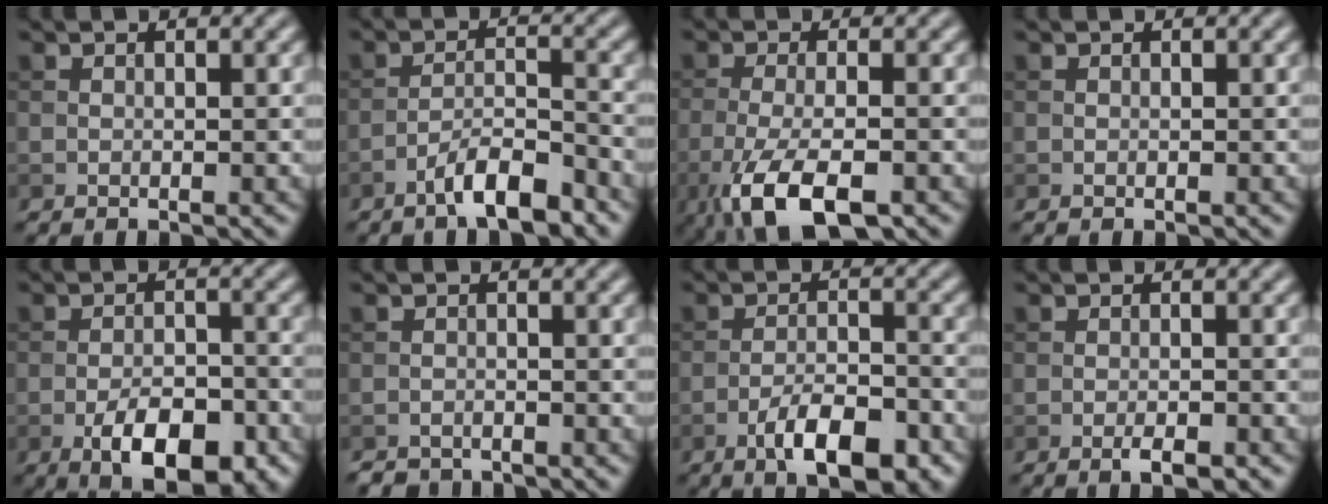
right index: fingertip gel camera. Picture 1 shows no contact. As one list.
[{"total": 4.7, "force": [-3.3, 0.9, 3.1], "torque": [-0.054, 0.009, -0.063]}, {"total": 7.2, "force": [-3.7, 2.6, 5.6], "torque": [-0.120, -0.015, -0.071]}, {"total": 0.0}, {"total": 6.7, "force": [-3.4, 3.0, 5.0], "torque": [-0.078, -0.002, -0.057]}, {"total": 1.8, "force": [-1.7, 0.5, 0.1], "torque": [-0.003, 0.000, -0.029]}, {"total": 6.4, "force": [-3.7, 2.2, 4.8], "torque": [-0.079, 0.005, -0.062]}, {"total": 1.9, "force": [-1.2, 0.4, 1.5], "torque": [-0.023, -0.001, -0.019]}]